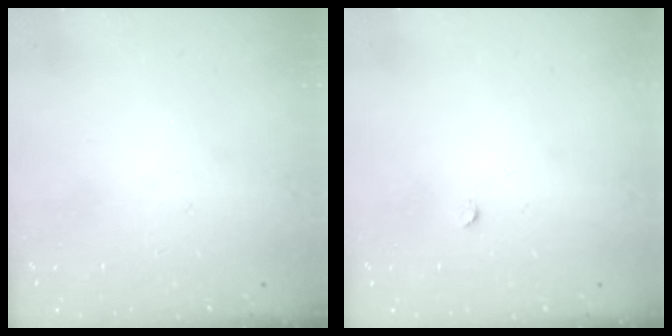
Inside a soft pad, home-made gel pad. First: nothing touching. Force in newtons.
{"total": 2.4, "press": 2.4, "slide": 0.3}